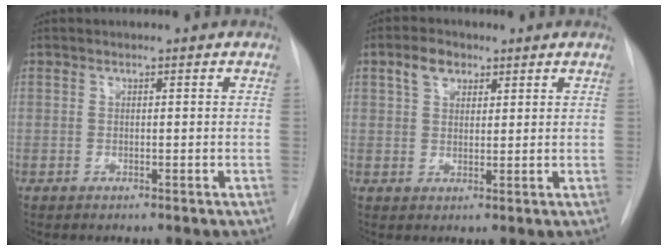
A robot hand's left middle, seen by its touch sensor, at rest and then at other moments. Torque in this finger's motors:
{"motor_torque": [0.64, -0.66, 0.04, 0.04]}